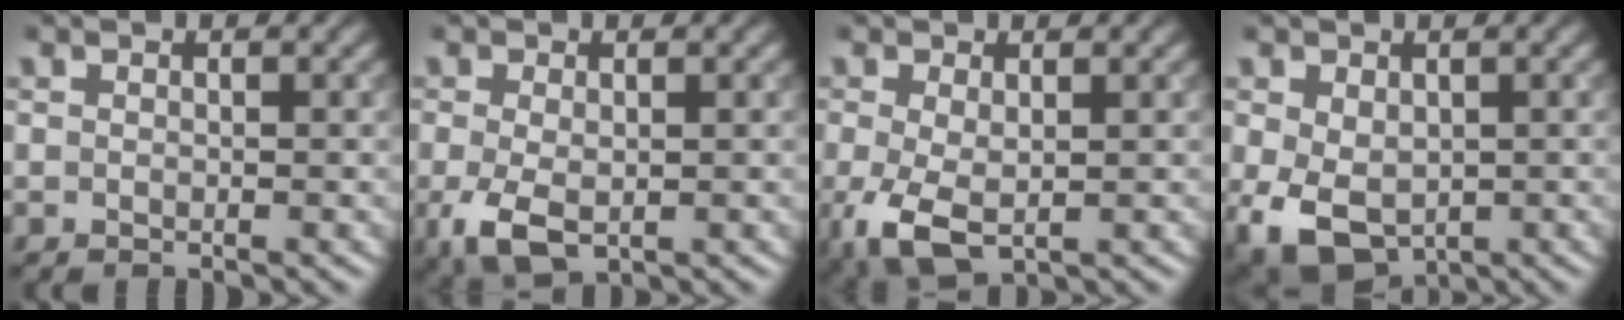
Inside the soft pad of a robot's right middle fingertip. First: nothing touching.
{"total": 4.1, "force": [-1.0, 2.3, 3.2], "torque": [-0.075, -0.014, -0.015]}
{"total": 4.5, "force": [-0.8, 2.4, 3.7], "torque": [-0.092, -0.012, -0.012]}
{"total": 6.6, "force": [-1.5, 4.4, 4.6], "torque": [-0.101, -0.021, -0.019]}